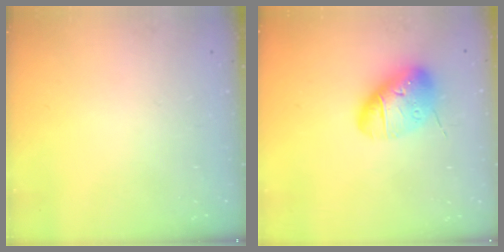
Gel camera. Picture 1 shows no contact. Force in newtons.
{"total": 14.1, "press": 13.9, "slide": 2.6}